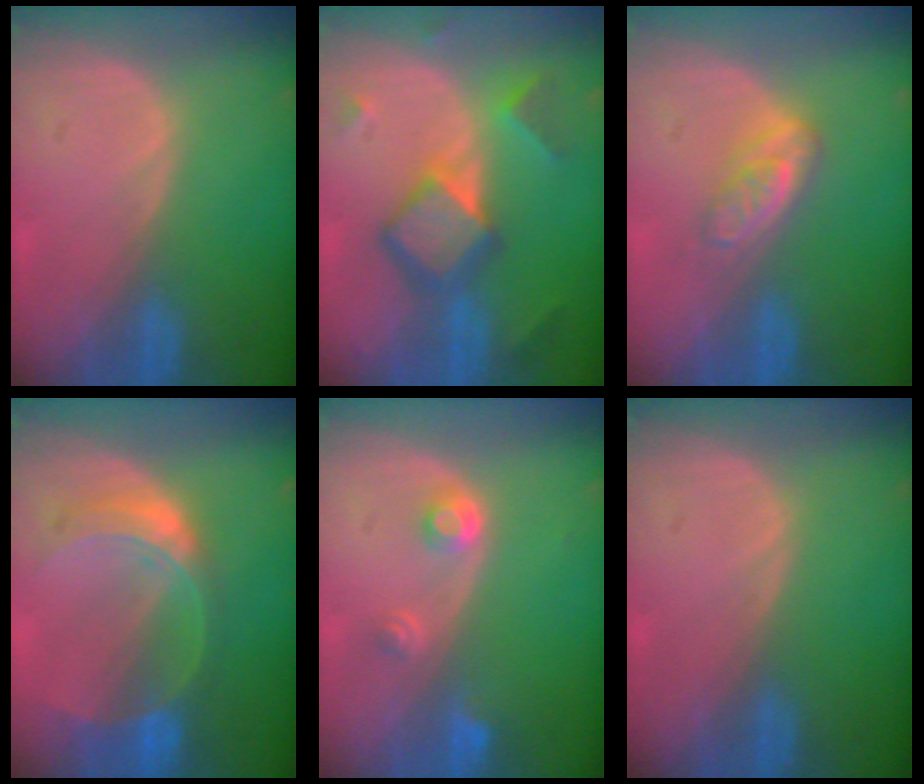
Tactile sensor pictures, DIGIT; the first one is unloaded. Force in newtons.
{"total": 7.7, "press": 7.6, "slide": 0.6}
{"total": 4.9, "press": 4.2, "slide": 2.4}
{"total": 7.6, "press": 6.6, "slide": 3.7}
{"total": 2.9, "press": 2.7, "slide": 1.0}
{"total": 0.0}